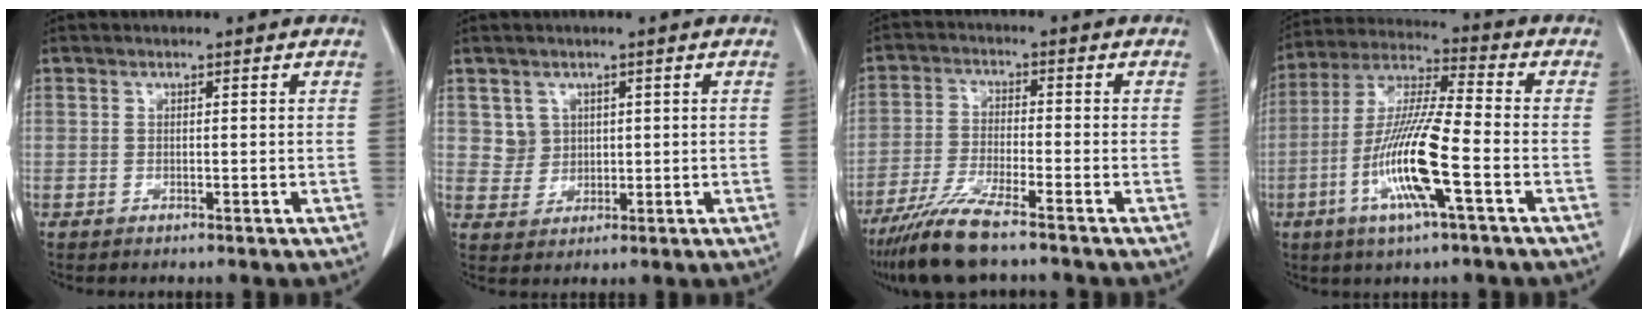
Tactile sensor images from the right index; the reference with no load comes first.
{"total": 3.3, "force": [1.3, 3.1, 0.2], "torque": [0.001, 0.004, 0.028]}
{"total": 8.5, "force": [-6.7, 0.3, 5.2], "torque": [-0.107, -0.027, -0.127]}
{"total": 13.9, "force": [-4.5, 0.7, 13.1], "torque": [-0.268, -0.008, -0.091]}